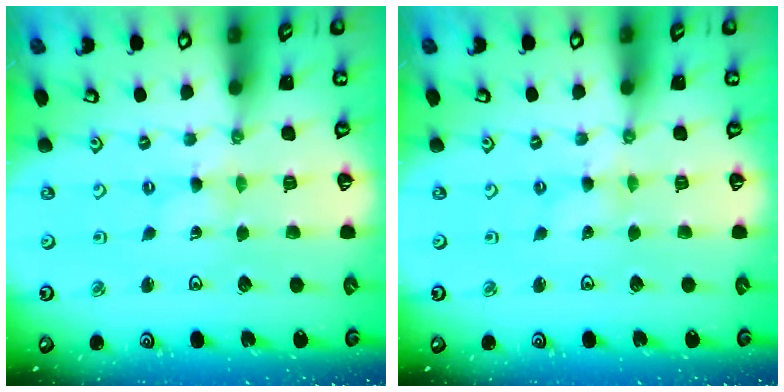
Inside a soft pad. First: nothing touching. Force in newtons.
{"total": 1.1, "press": 1.1, "slide": 0.2}